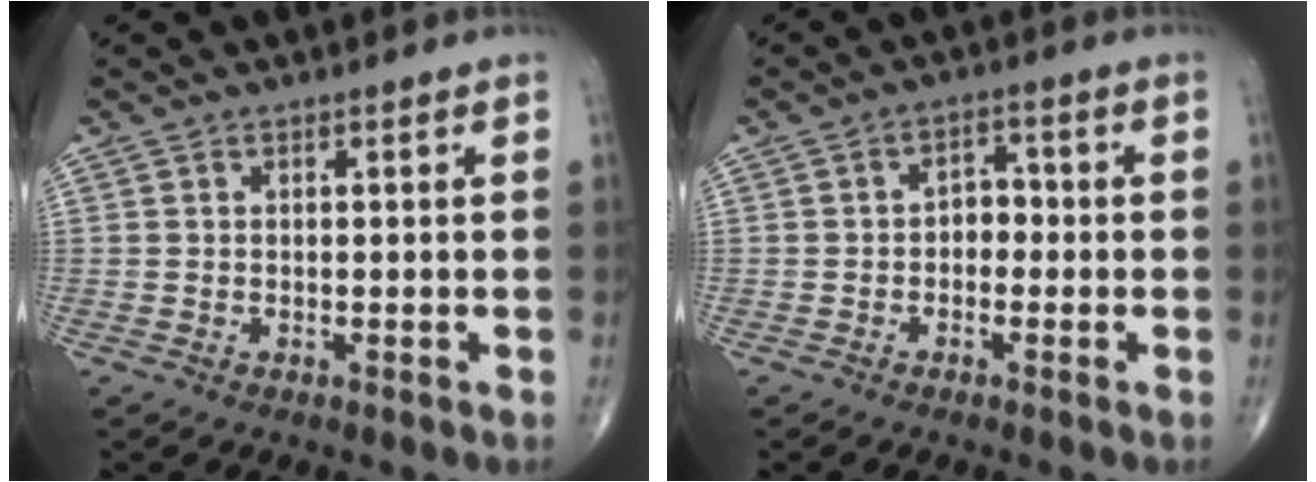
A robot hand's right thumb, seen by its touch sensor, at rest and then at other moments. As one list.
[{"total": 3.4, "force": [-0.8, 2.5, 2.2], "torque": [-0.012, 0.016, -0.023]}]